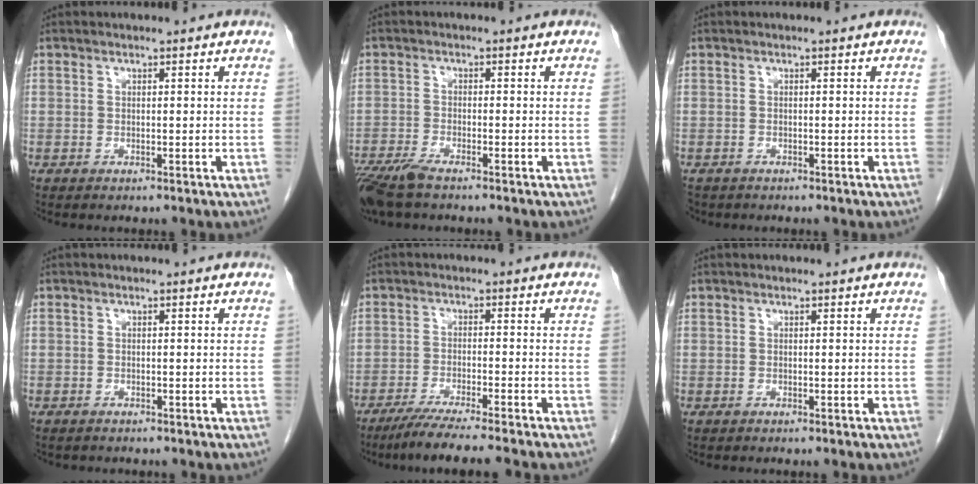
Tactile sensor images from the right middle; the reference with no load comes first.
{"total": 5.6, "force": [-4.3, 1.0, 3.4], "torque": [-0.069, -0.014, -0.081]}
{"total": 2.5, "force": [-2.0, 1.4, 0.6], "torque": [-0.016, -0.003, -0.030]}
{"total": 1.4, "force": [-1.2, 0.8, 0.1], "torque": [-0.010, 0.002, -0.018]}
{"total": 8.5, "force": [-7.1, -1.0, 4.6], "torque": [-0.060, -0.025, -0.117]}
{"total": 0.0}